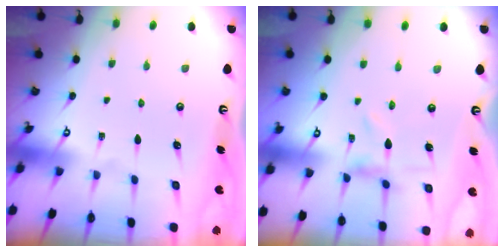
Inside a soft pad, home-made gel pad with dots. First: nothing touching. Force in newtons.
{"total": 0.7, "press": 0.6, "slide": 0.3}